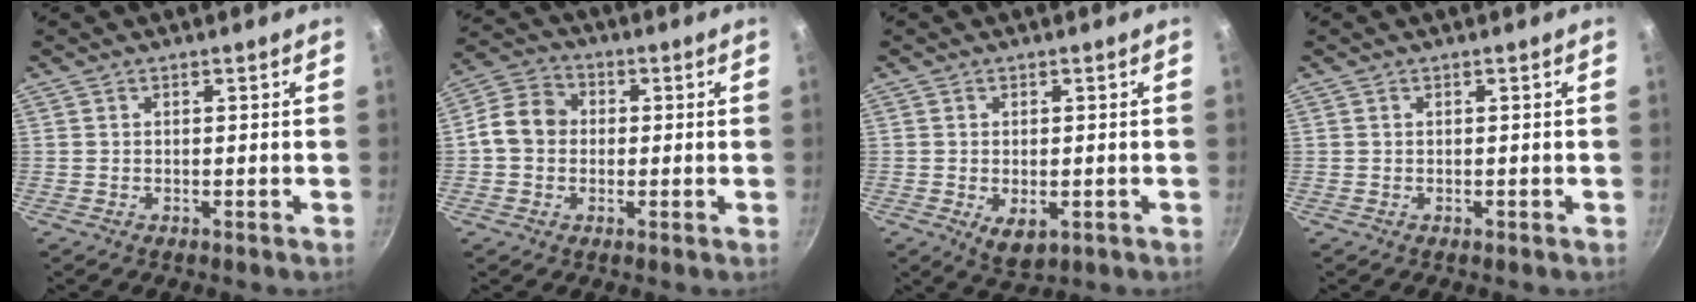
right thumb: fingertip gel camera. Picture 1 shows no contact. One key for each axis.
{"total": 8.1, "fx": -0.1, "fy": 6.9, "fz": 4.4, "tx": -0.053, "ty": 0.018, "tz": -0.023}
{"total": 4.6, "fx": -1.2, "fy": 2.6, "fz": 3.6, "tx": -0.054, "ty": -0.013, "tz": -0.011}
{"total": 0.0}